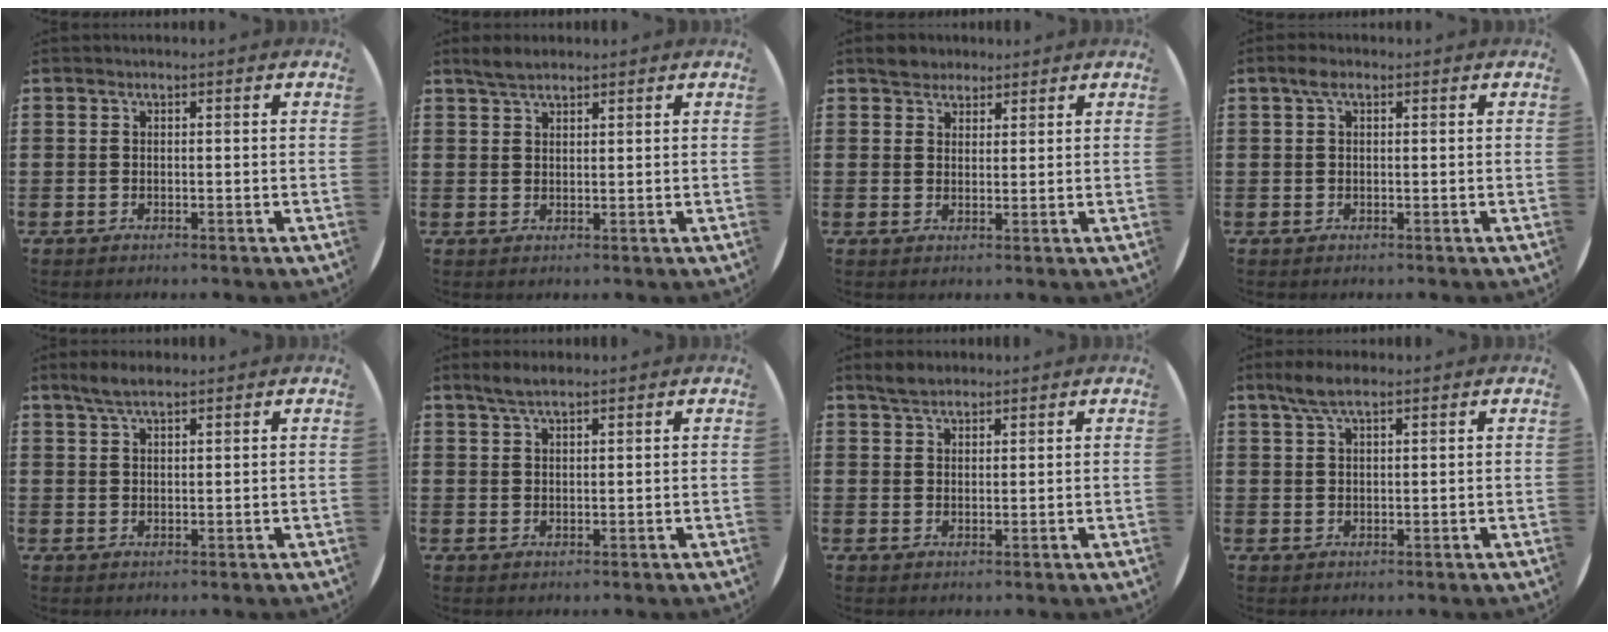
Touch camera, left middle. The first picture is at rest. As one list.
[{"total": 2.7, "force": [2.4, 0.8, 1.1], "torque": [-0.025, 0.006, 0.044]}, {"total": 2.6, "force": [2.2, 1.2, -0.2], "torque": [0.004, 0.006, 0.043]}, {"total": 1.7, "force": [0.8, 0.8, 1.3], "torque": [-0.020, 0.004, 0.010]}, {"total": 2.9, "force": [2.3, 0.6, 1.6], "torque": [-0.035, 0.006, 0.042]}, {"total": 2.6, "force": [2.2, 0.5, 1.3], "torque": [-0.028, 0.005, 0.039]}, {"total": 2.7, "force": [2.4, 1.0, 0.7], "torque": [-0.017, 0.008, 0.047]}, {"total": 3.8, "force": [2.7, 1.1, 2.4], "torque": [-0.053, 0.007, 0.048]}]